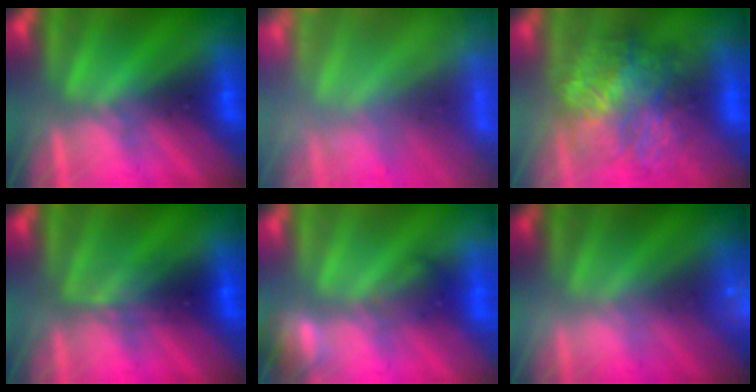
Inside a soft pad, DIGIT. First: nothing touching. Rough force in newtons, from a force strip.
{"total": 7.2}
{"total": 7.6}
{"total": 2.4}
{"total": 2.7}
{"total": 2.1}